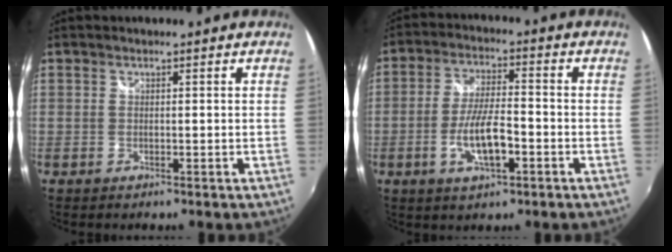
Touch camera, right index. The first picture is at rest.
{"total": 9.0, "force": [-3.2, 2.6, 7.9], "torque": [-0.155, -0.003, -0.055]}